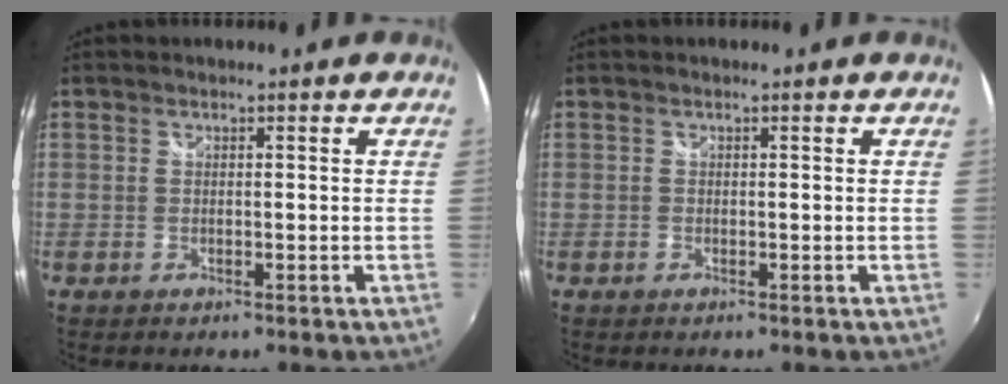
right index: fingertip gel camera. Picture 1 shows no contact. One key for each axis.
{"total": 0.0}